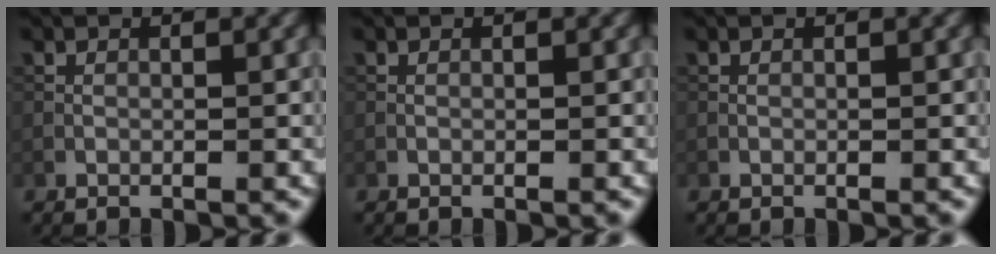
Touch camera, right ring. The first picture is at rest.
{"total": 0.0}
{"total": 0.0}